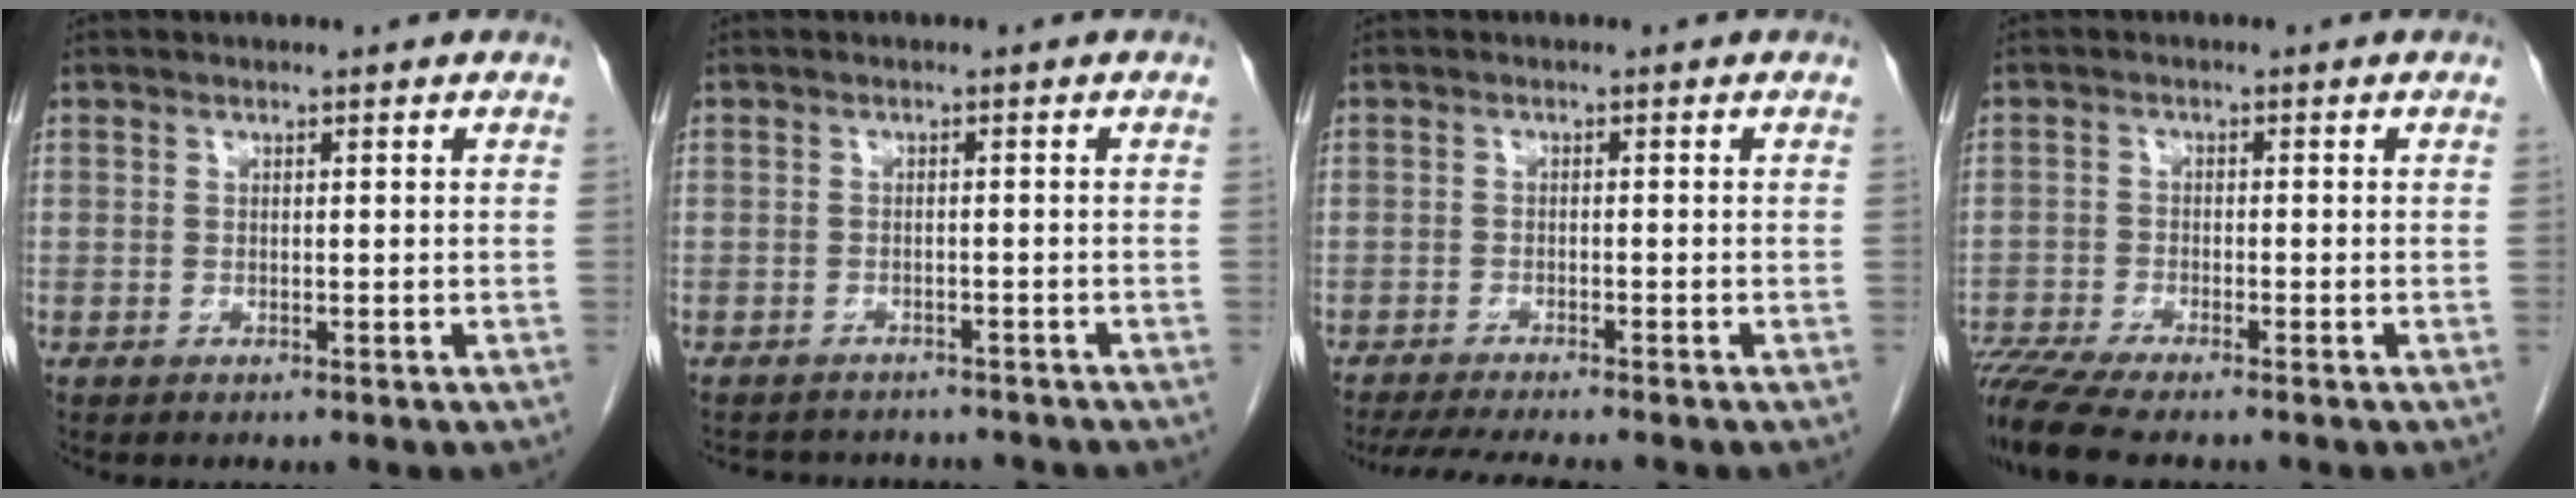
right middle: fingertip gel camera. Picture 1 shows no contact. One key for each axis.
{"total": 8.2, "fx": -7.5, "fy": 2.7, "fz": 1.9, "tx": -0.032, "ty": 0.006, "tz": -0.090}
{"total": 7.8, "fx": -6.8, "fy": 0.3, "fz": 3.8, "tx": -0.054, "ty": -0.015, "tz": -0.107}
{"total": 7.5, "fx": -6.5, "fy": 0.0, "fz": 3.7, "tx": -0.065, "ty": -0.018, "tz": -0.114}